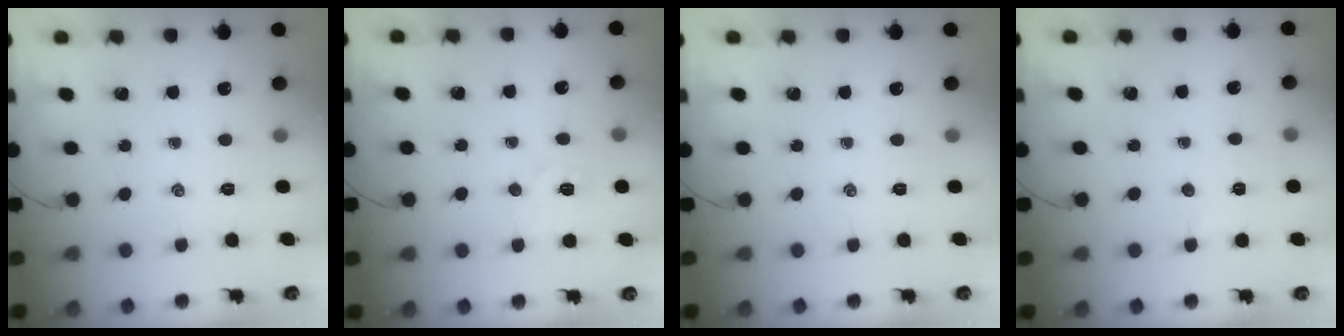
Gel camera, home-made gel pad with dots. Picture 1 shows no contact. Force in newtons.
{"total": 6.4, "press": 6.3, "slide": 1.3}
{"total": 0.0}
{"total": 2.2, "press": 2.1, "slide": 0.7}